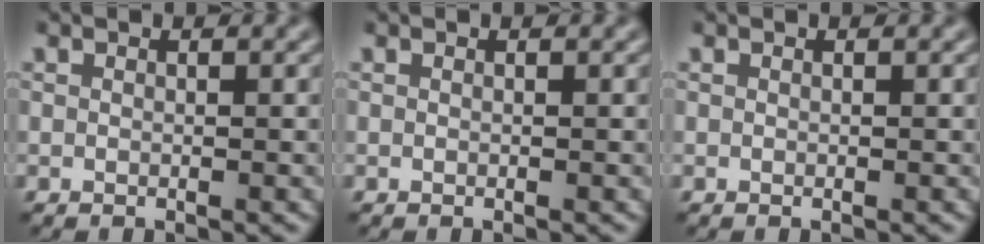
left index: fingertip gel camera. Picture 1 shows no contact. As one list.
[{"total": 0.0}, {"total": 0.0}]